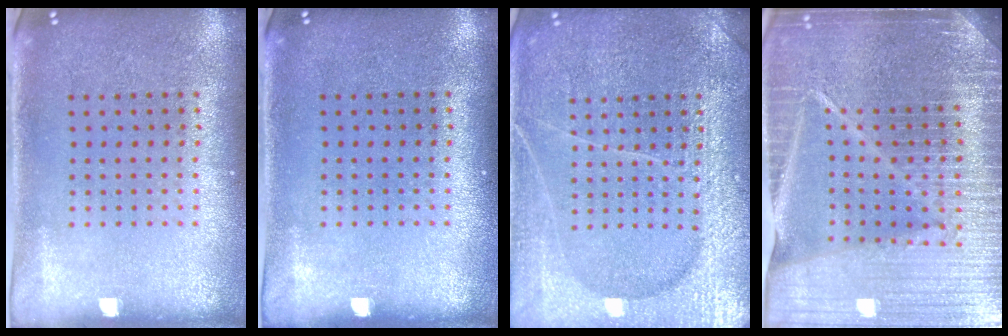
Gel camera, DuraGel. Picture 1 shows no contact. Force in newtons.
{"total": 0.0}
{"total": 6.7, "press": 6.6, "slide": 0.9}
{"total": 6.4, "press": 5.6, "slide": 3.2}